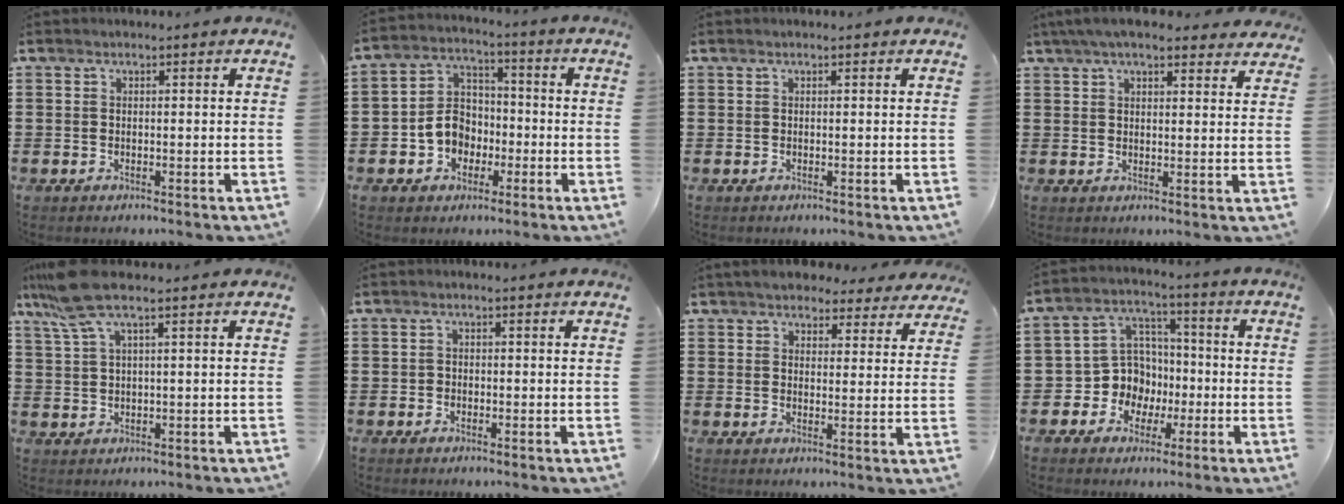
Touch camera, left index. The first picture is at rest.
{"total": 6.9, "force": [-2.3, 5.9, 2.9], "torque": [-0.077, 0.020, -0.047]}
{"total": 0.0}
{"total": 5.9, "force": [5.1, 0.9, 2.8], "torque": [-0.068, -0.005, 0.095]}
{"total": 6.8, "force": [3.7, 1.1, 5.6], "torque": [-0.133, 0.004, 0.066]}
{"total": 0.9, "force": [-0.5, 0.8, 0.2], "torque": [-0.007, 0.002, -0.012]}
{"total": 4.5, "force": [4.4, 0.9, 0.8], "torque": [-0.034, -0.012, 0.080]}
{"total": 8.5, "force": [-1.5, 8.1, 2.0], "torque": [-0.086, 0.002, -0.026]}